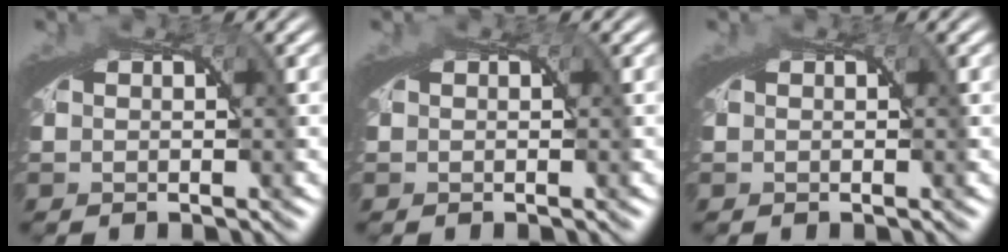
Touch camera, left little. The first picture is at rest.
{"total": 0.0}
{"total": 0.0}